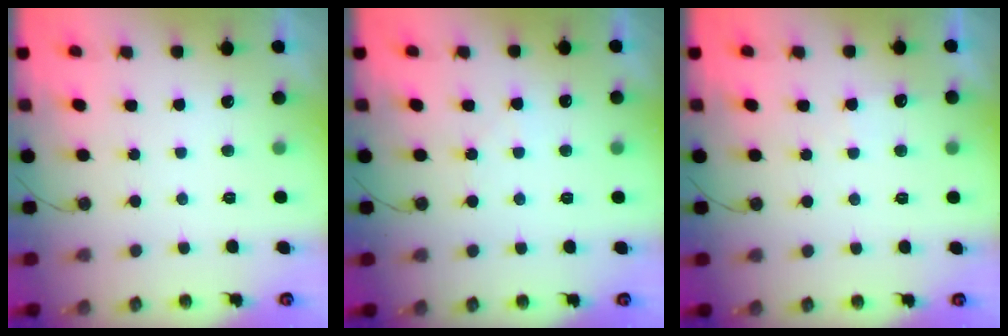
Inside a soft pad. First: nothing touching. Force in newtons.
{"total": 4.4, "press": 4.4, "slide": 0.8}
{"total": 4.4, "press": 4.3, "slide": 0.7}